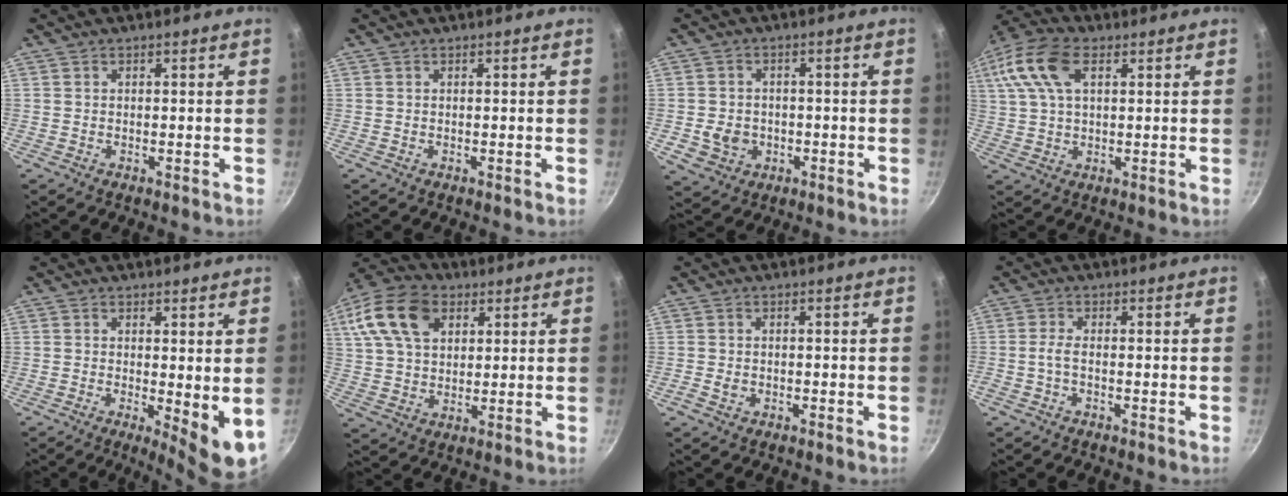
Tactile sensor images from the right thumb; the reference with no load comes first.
{"total": 0.0}
{"total": 6.3, "force": [-1.4, 5.5, 2.9], "torque": [-0.036, 0.017, -0.014]}
{"total": 14.3, "force": [5.1, 8.2, 10.5], "torque": [-0.220, 0.023, 0.085]}
{"total": 7.3, "force": [-0.1, 2.2, 7.0], "torque": [-0.086, -0.015, 0.004]}
{"total": 16.6, "force": [6.4, 11.2, 10.4], "torque": [-0.189, 0.011, 0.109]}
{"total": 1.6, "force": [-0.6, 1.1, 0.9], "torque": [-0.021, 0.005, -0.014]}
{"total": 2.0, "force": [-0.8, 0.5, 1.8], "torque": [-0.049, 0.008, -0.024]}